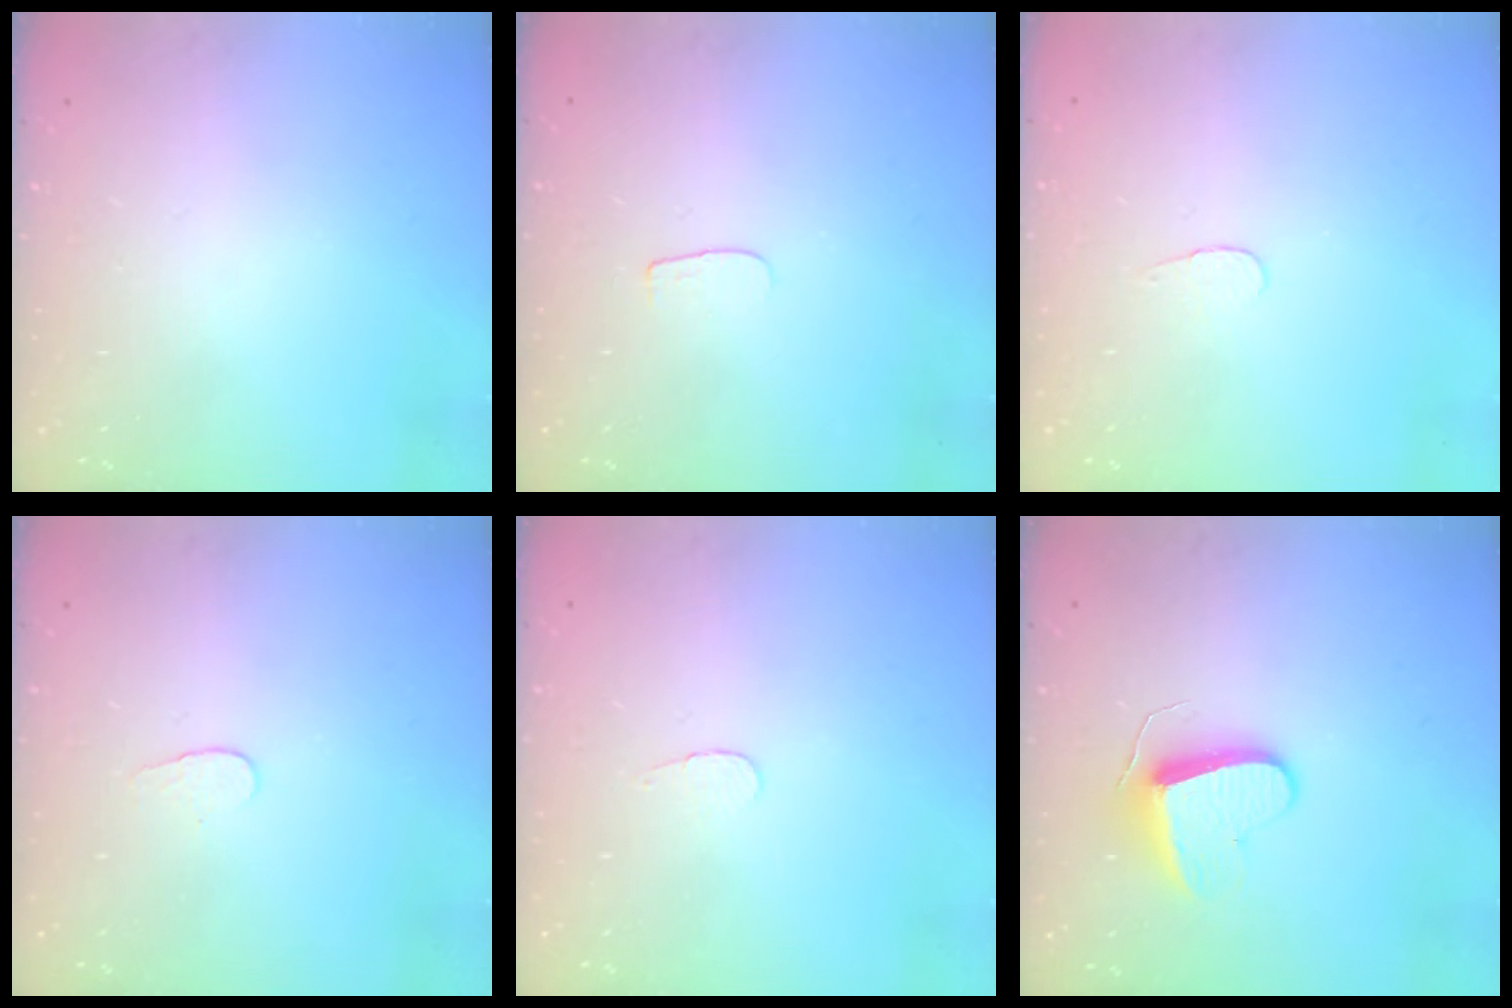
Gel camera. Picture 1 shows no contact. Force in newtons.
{"total": 3.6, "press": 3.6, "slide": 0.4}
{"total": 3.4, "press": 3.4, "slide": 0.4}
{"total": 4.1, "press": 4.1, "slide": 0.3}
{"total": 2.8, "press": 2.8, "slide": 0.3}
{"total": 9.5, "press": 9.5, "slide": 0.4}